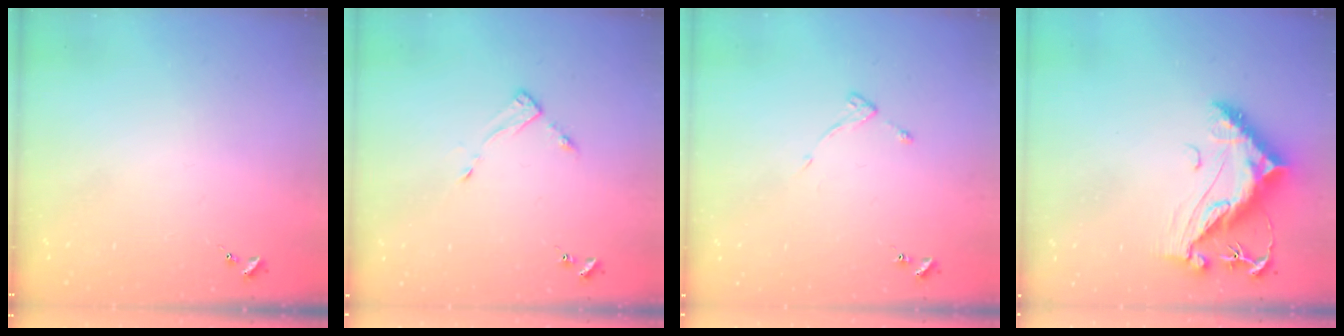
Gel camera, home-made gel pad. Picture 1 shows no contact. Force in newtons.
{"total": 3.4, "press": 3.4, "slide": 0.4}
{"total": 4.1, "press": 4.1, "slide": 0.5}
{"total": 13.0, "press": 12.9, "slide": 1.6}